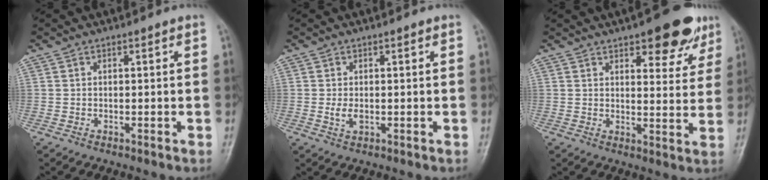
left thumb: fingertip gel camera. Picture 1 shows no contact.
{"total": 2.2, "force": [0.0, 1.3, 1.8], "torque": [-0.038, -0.006, -0.001]}
{"total": 11.4, "force": [6.9, 4.7, 7.7], "torque": [-0.057, -0.030, 0.088]}